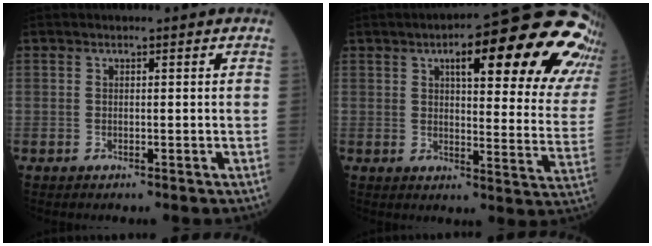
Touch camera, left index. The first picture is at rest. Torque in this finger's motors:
{"motor_torque": [1.44, -0.70, 1.05, 0.21]}